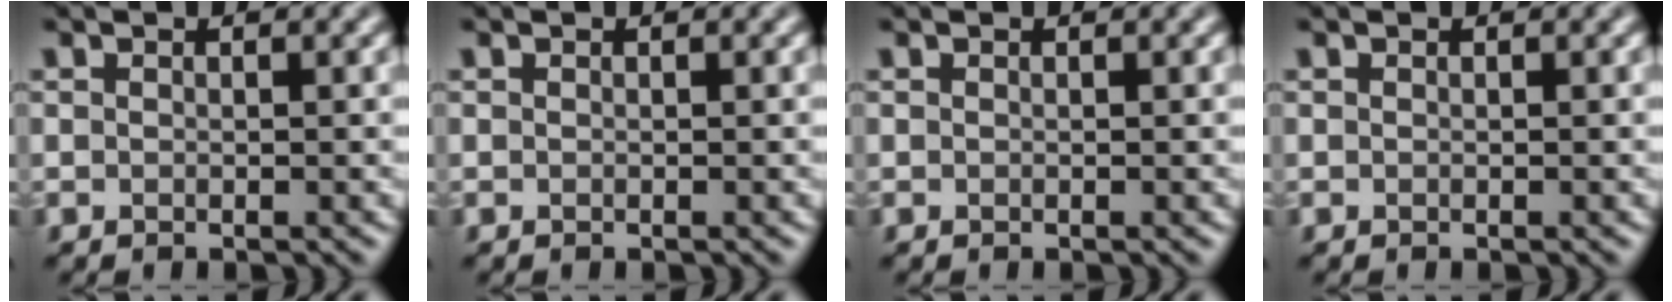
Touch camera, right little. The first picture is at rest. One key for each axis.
{"total": 0.0}
{"total": 0.0}
{"total": 0.0}